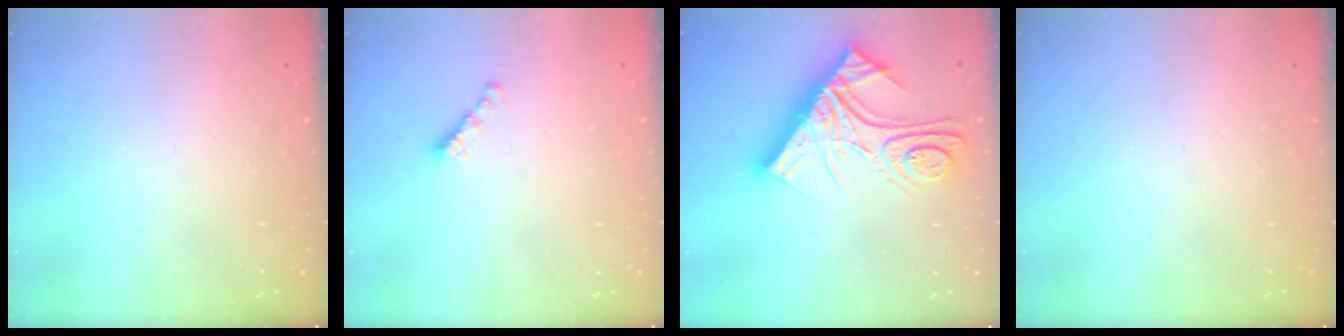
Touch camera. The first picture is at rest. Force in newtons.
{"total": 2.2, "press": 2.1, "slide": 0.5}
{"total": 21.6, "press": 21.5, "slide": 2.3}
{"total": 0.0}